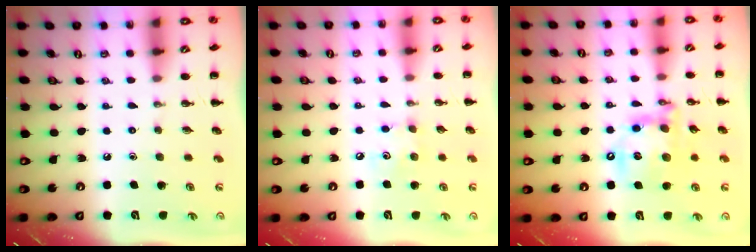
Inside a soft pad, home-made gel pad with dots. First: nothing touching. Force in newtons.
{"total": 4.0, "press": 3.8, "slide": 1.0}
{"total": 16.5, "press": 16.2, "slide": 3.3}